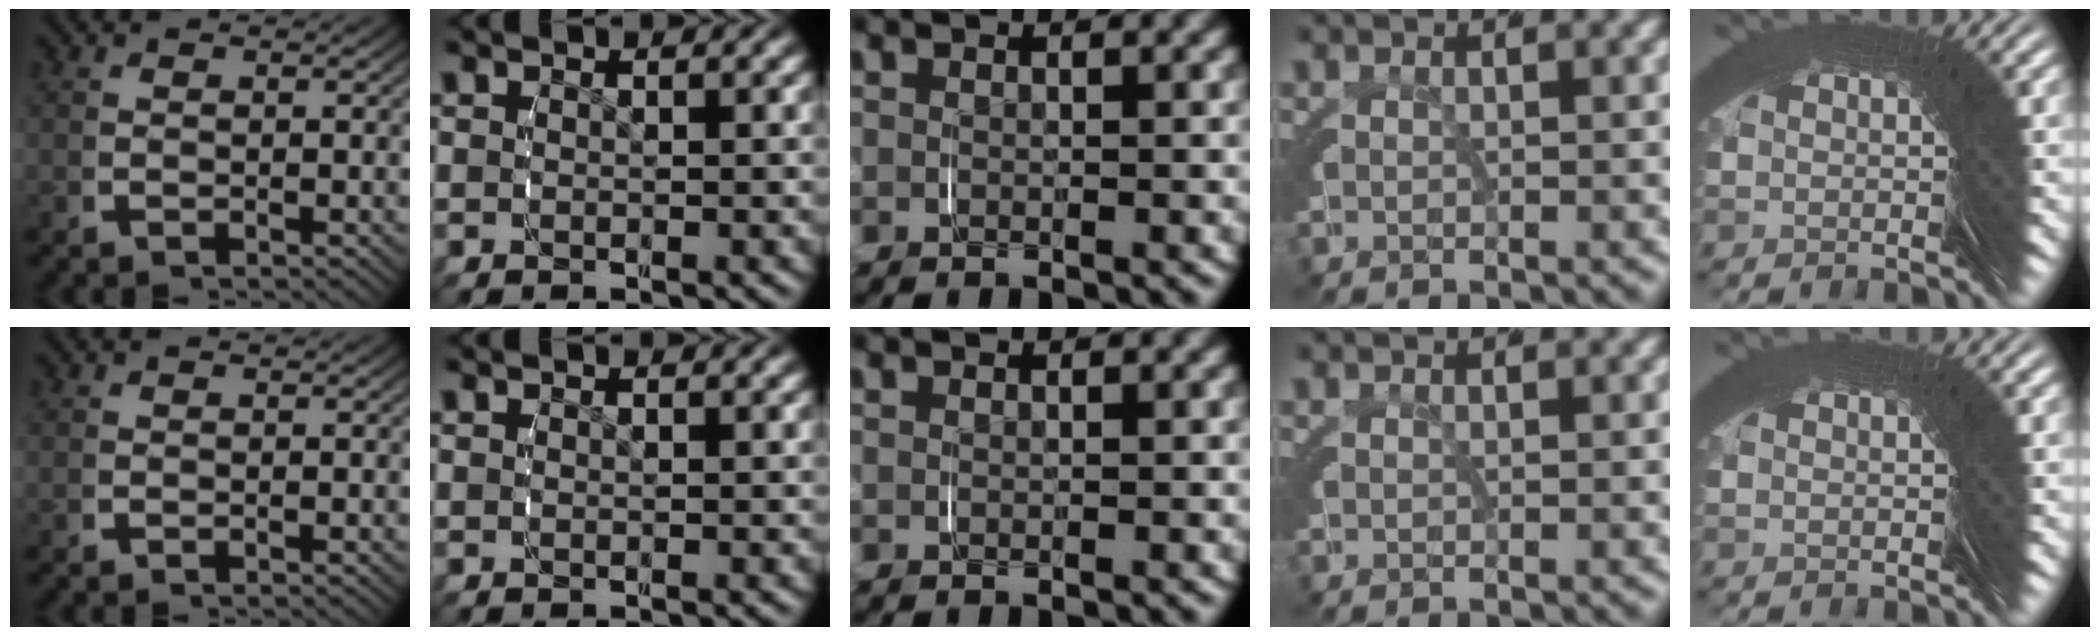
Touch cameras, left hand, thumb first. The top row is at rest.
{}